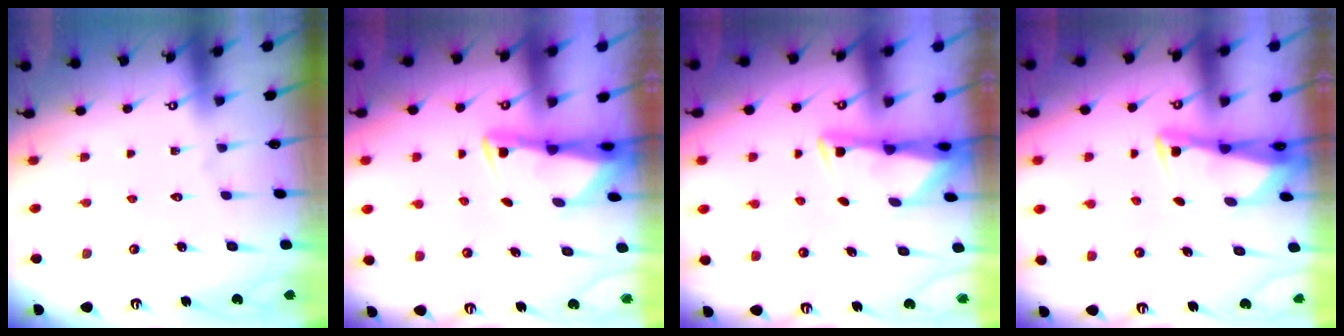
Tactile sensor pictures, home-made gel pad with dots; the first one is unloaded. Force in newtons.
{"total": 3.0, "press": 2.9, "slide": 0.5}
{"total": 3.0, "press": 3.0, "slide": 0.5}
{"total": 2.8, "press": 2.8, "slide": 0.5}